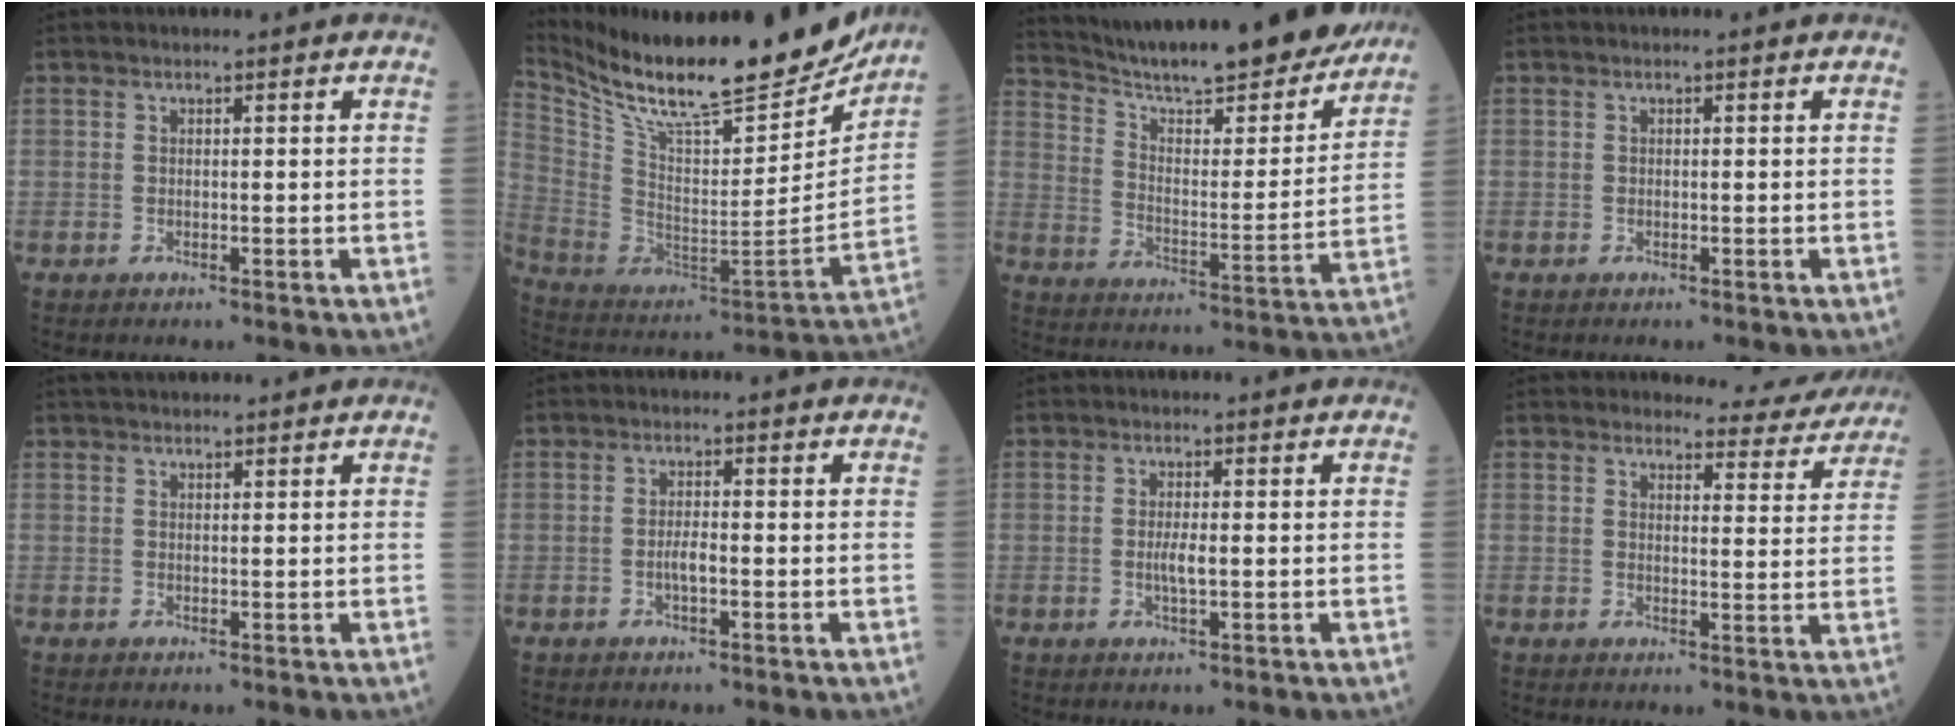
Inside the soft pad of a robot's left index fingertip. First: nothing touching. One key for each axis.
{"total": 27.0, "fx": 23.2, "fy": 5.0, "fz": 12.7, "tx": -0.237, "ty": -0.053, "tz": 0.359}
{"total": 23.7, "fx": 21.3, "fy": 3.0, "fz": 10.1, "tx": -0.162, "ty": -0.036, "tz": 0.302}
{"total": 0.0}
{"total": 5.1, "fx": 4.7, "fy": 0.8, "fz": 1.9, "tx": -0.022, "ty": 0.036, "tz": 0.066}
{"total": 1.9, "fx": -0.7, "fy": 0.4, "fz": 1.8, "tx": -0.033, "ty": 0.000, "tz": -0.014}
{"total": 2.1, "fx": -0.3, "fy": 0.3, "fz": 2.1, "tx": -0.044, "ty": -0.003, "tz": -0.004}
{"total": 7.9, "fx": 7.8, "fy": 1.6, "fz": 0.1, "tx": 0.014, "ty": -0.021, "tz": 0.077}